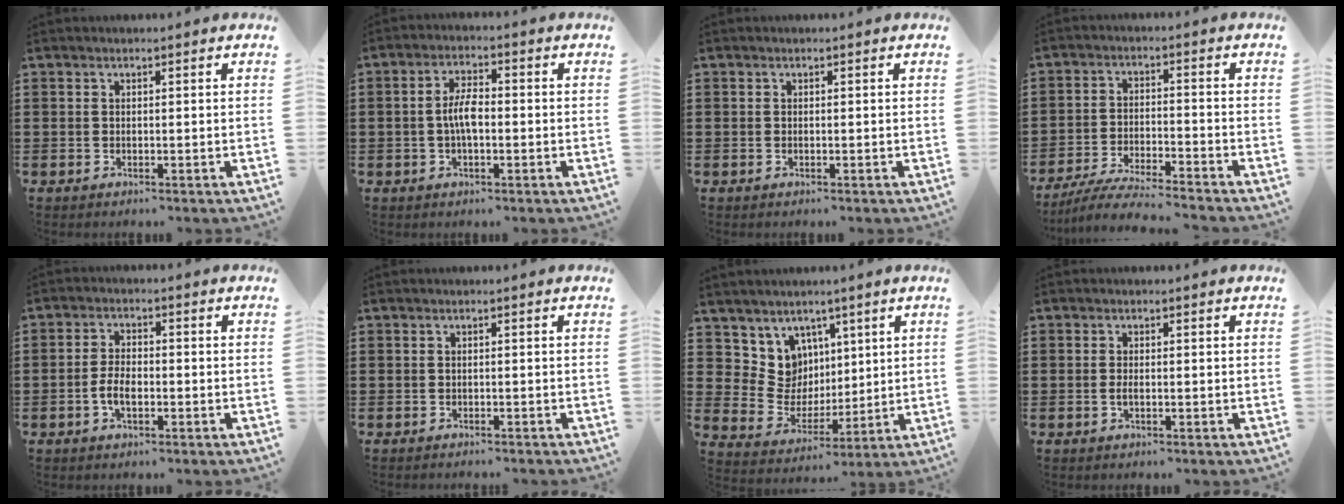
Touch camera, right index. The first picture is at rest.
{"total": 4.7, "force": [-0.7, 1.7, 4.3], "torque": [-0.093, -0.003, -0.018]}
{"total": 0.0}
{"total": 5.7, "force": [-5.5, -0.4, 1.6], "torque": [-0.039, -0.014, -0.109]}
{"total": 4.1, "force": [-1.4, 1.8, 3.4], "torque": [-0.089, -0.005, -0.033]}
{"total": 0.7, "force": [-0.7, -0.2, 0.0], "torque": [-0.002, -0.004, -0.014]}
{"total": 8.2, "force": [3.5, 7.2, 1.7], "torque": [-0.067, -0.016, 0.071]}
{"total": 1.2, "force": [-0.4, 0.2, 1.1], "torque": [-0.022, -0.002, -0.006]}